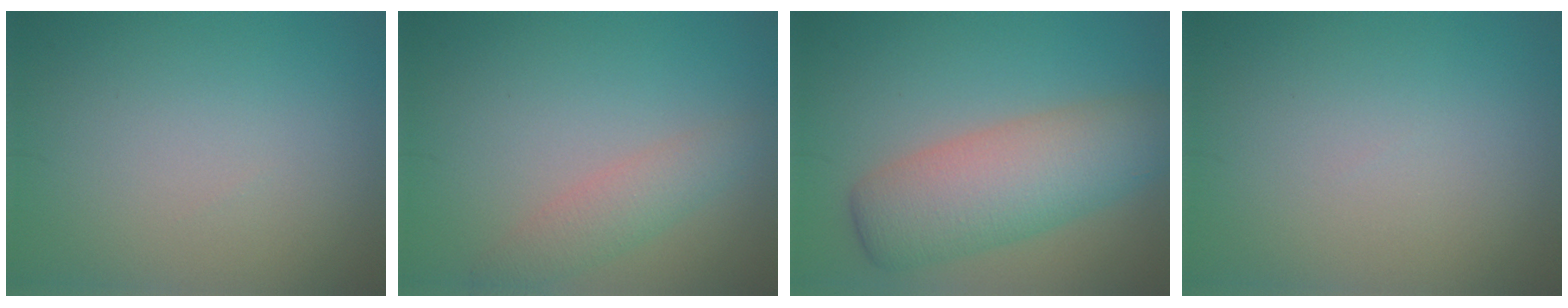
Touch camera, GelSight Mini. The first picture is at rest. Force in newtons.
{"total": 2.6, "press": 2.6, "slide": 0.1}
{"total": 7.5, "press": 7.5, "slide": 0.3}
{"total": 0.0}